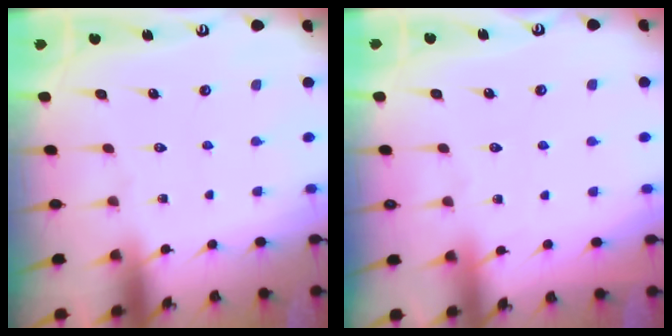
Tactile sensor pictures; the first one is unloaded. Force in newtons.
{"total": 3.9, "press": 3.9, "slide": 0.5}